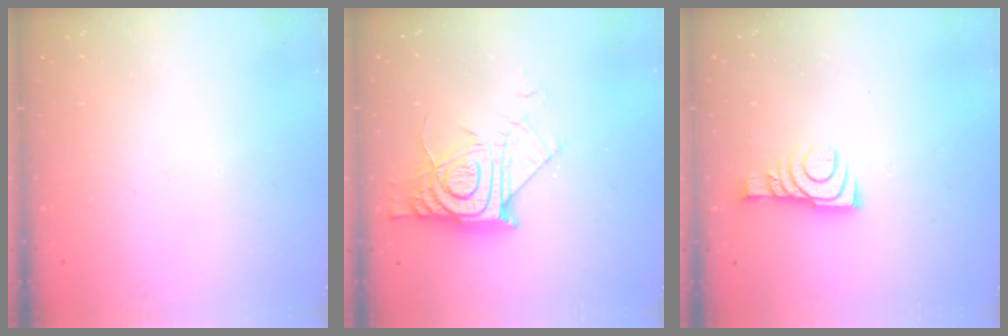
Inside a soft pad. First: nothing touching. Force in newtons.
{"total": 13.0, "press": 12.9, "slide": 1.1}
{"total": 9.1, "press": 9.1, "slide": 0.4}